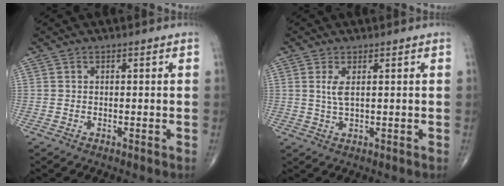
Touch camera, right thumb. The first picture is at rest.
{"total": 2.8, "force": [0.8, 0.9, 2.6], "torque": [-0.059, -0.005, 0.023]}